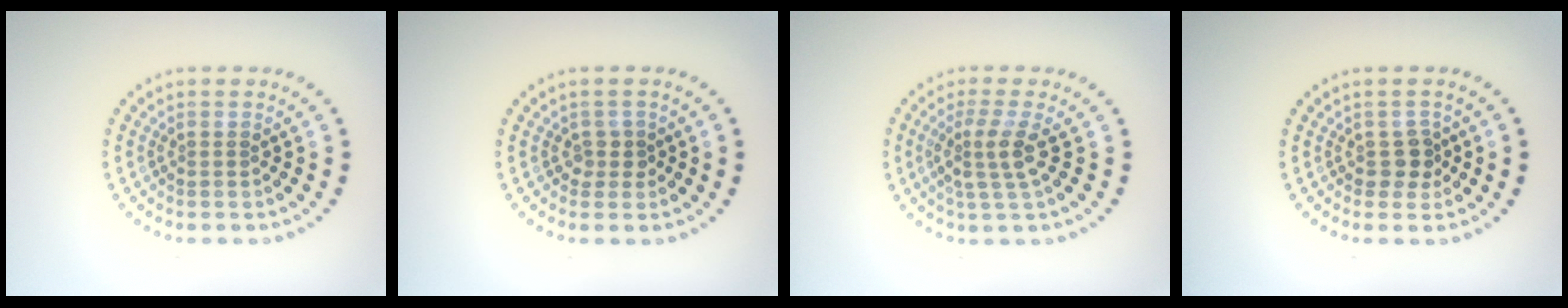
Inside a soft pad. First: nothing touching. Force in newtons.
{"total": 1.2, "press": 0.9, "slide": 0.8}
{"total": 2.8, "press": 2.1, "slide": 1.8}
{"total": 1.7, "press": 1.5, "slide": 1.0}